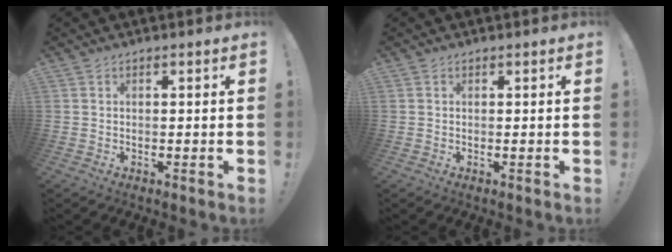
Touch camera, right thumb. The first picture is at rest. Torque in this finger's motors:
{"motor_torque": [-0.01, 0.03, 0.05, -0.15, 0.01]}